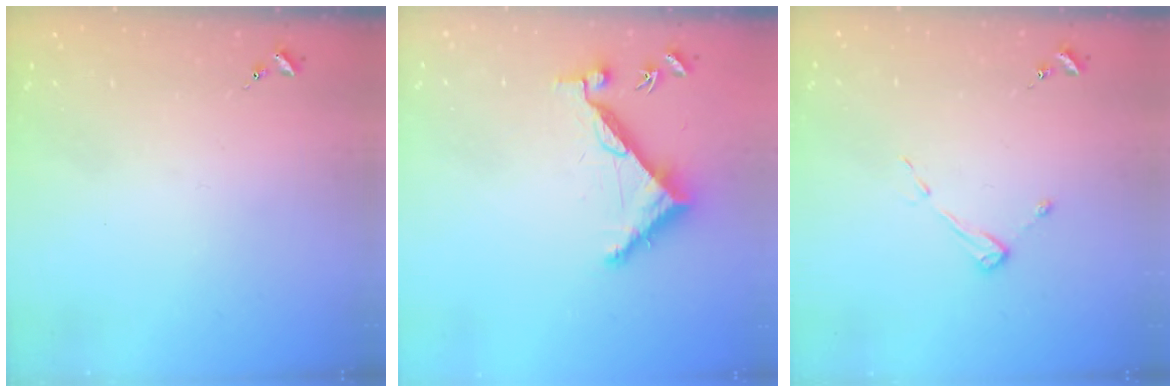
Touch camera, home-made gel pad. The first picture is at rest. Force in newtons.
{"total": 6.9, "press": 6.9, "slide": 0.3}
{"total": 4.3, "press": 4.3, "slide": 0.5}